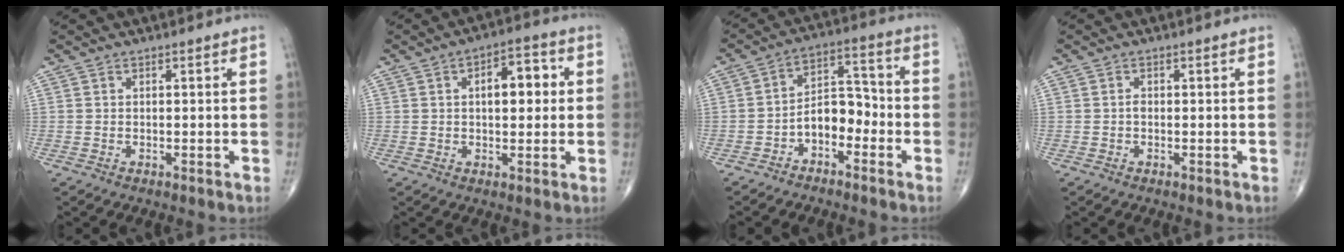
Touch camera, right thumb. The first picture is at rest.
{"total": 8.0, "force": [1.3, 4.2, 6.8], "torque": [-0.073, 0.014, 0.013]}
{"total": 7.8, "force": [-3.2, 4.7, 5.3], "torque": [-0.063, 0.047, -0.065]}
{"total": 0.7, "force": [-0.2, 0.4, 0.5], "torque": [-0.008, 0.001, -0.007]}